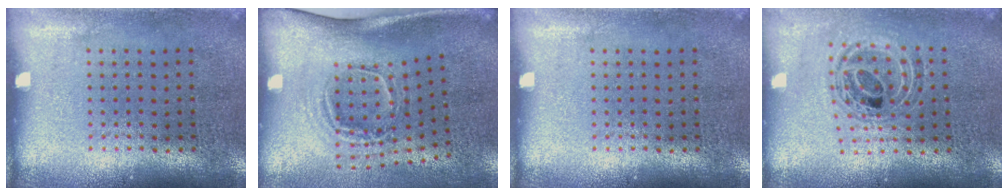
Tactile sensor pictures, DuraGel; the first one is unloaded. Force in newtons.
{"total": 2.0, "press": 1.2, "slide": 1.6}
{"total": 0.0}
{"total": 0.7, "press": 0.7, "slide": 0.2}